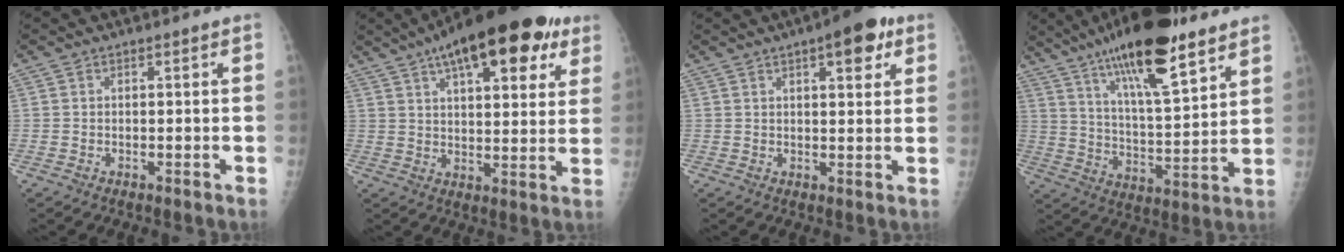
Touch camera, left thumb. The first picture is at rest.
{"total": 21.5, "force": [11.8, 8.2, 16.0], "torque": [-0.210, -0.009, 0.170]}
{"total": 8.1, "force": [4.1, 2.9, 6.3], "torque": [-0.064, -0.011, 0.050]}
{"total": 20.5, "force": [13.3, 5.2, 14.7], "torque": [-0.234, -0.051, 0.225]}